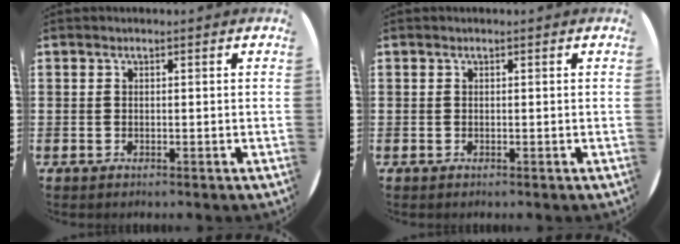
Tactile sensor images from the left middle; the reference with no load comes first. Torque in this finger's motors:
{"motor_torque": [0.00, 0.00, 0.00, -0.01]}